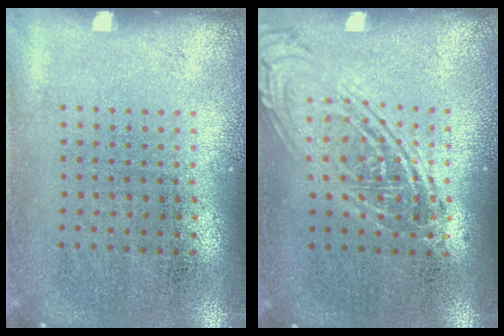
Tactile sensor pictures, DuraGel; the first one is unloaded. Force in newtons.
{"total": 2.4, "press": 2.4, "slide": 0.3}